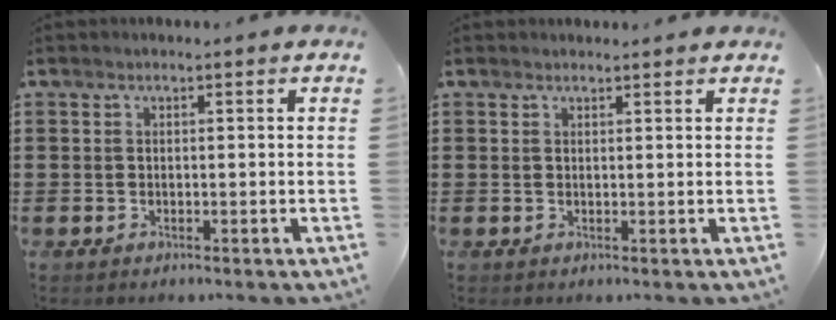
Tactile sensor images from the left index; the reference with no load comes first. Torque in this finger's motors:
{"motor_torque": [1.49, -0.65, 0.03, 0.00]}